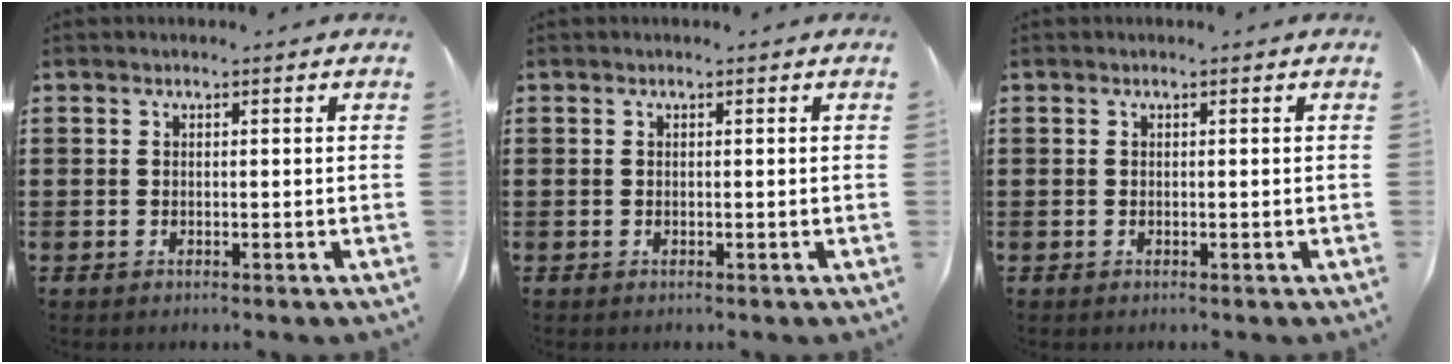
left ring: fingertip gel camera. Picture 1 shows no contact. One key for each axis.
{"total": 0.0}
{"total": 0.0}